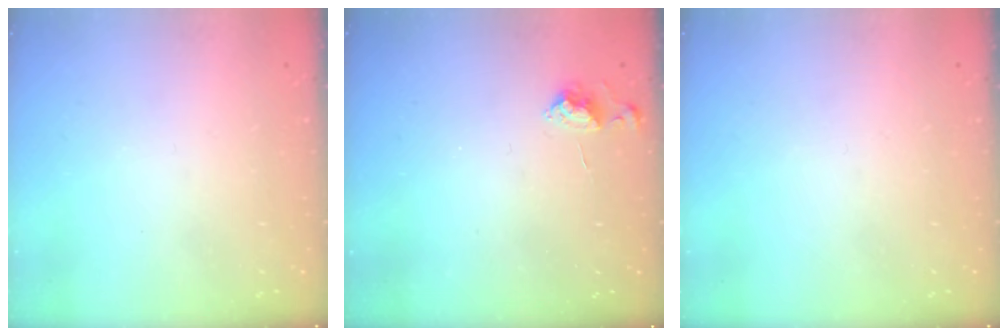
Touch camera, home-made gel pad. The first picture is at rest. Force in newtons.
{"total": 4.0, "press": 3.9, "slide": 0.6}
{"total": 0.0}